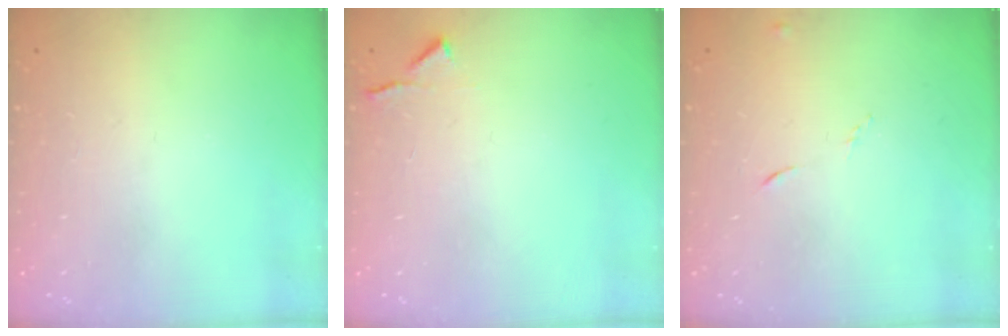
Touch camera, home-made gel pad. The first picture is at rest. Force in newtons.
{"total": 4.2, "press": 4.1, "slide": 0.6}
{"total": 5.2, "press": 5.1, "slide": 0.6}